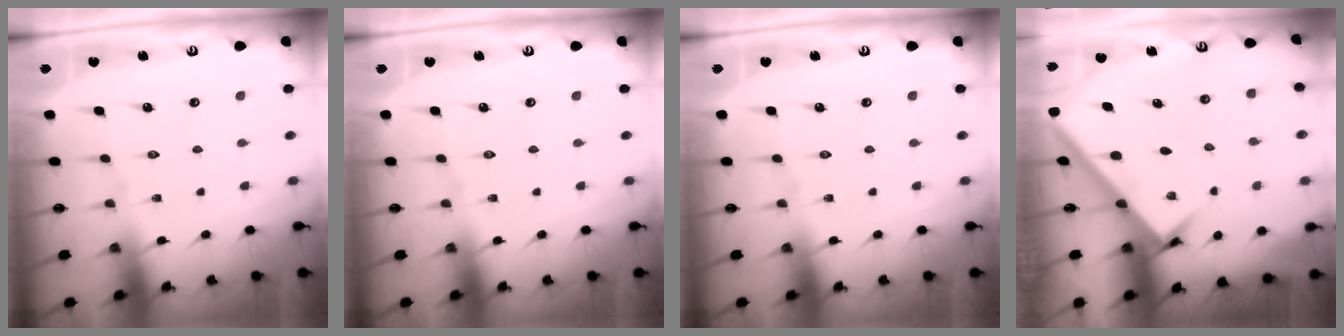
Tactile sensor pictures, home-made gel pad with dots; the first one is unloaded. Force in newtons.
{"total": 0.0}
{"total": 0.0}
{"total": 3.1, "press": 3.1, "slide": 0.4}